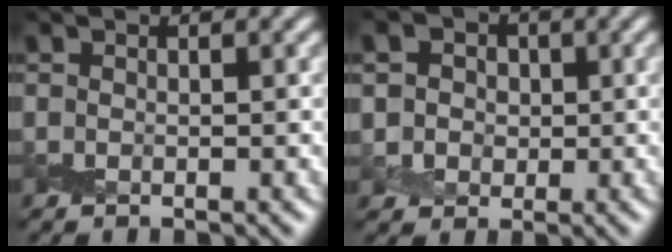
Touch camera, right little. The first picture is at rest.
{"total": 4.3, "force": [1.1, 3.8, 1.8], "torque": [-0.022, 0.014, 0.007]}